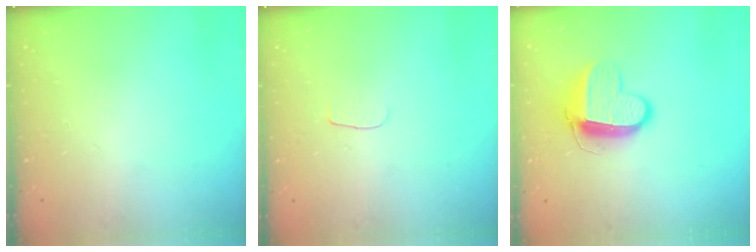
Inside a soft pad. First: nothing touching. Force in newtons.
{"total": 3.6, "press": 3.6, "slide": 0.4}
{"total": 10.3, "press": 10.2, "slide": 1.3}